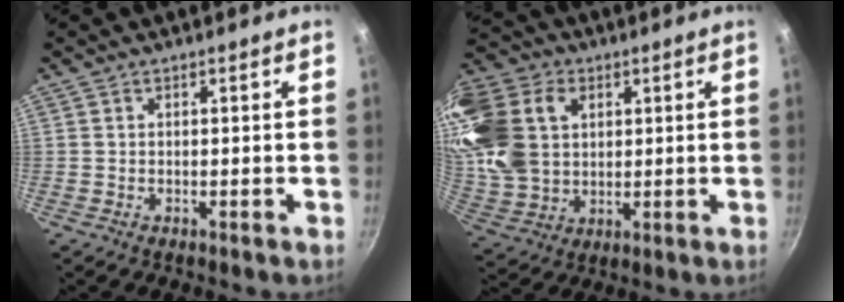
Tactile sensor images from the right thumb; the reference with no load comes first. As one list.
[{"total": 21.4, "force": [5.7, 16.0, 13.1], "torque": [-0.268, 0.003, 0.114]}]